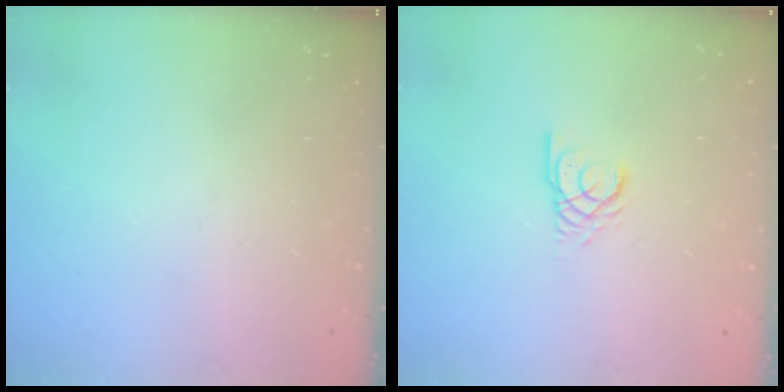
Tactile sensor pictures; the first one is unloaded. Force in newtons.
{"total": 2.9, "press": 2.9, "slide": 0.1}